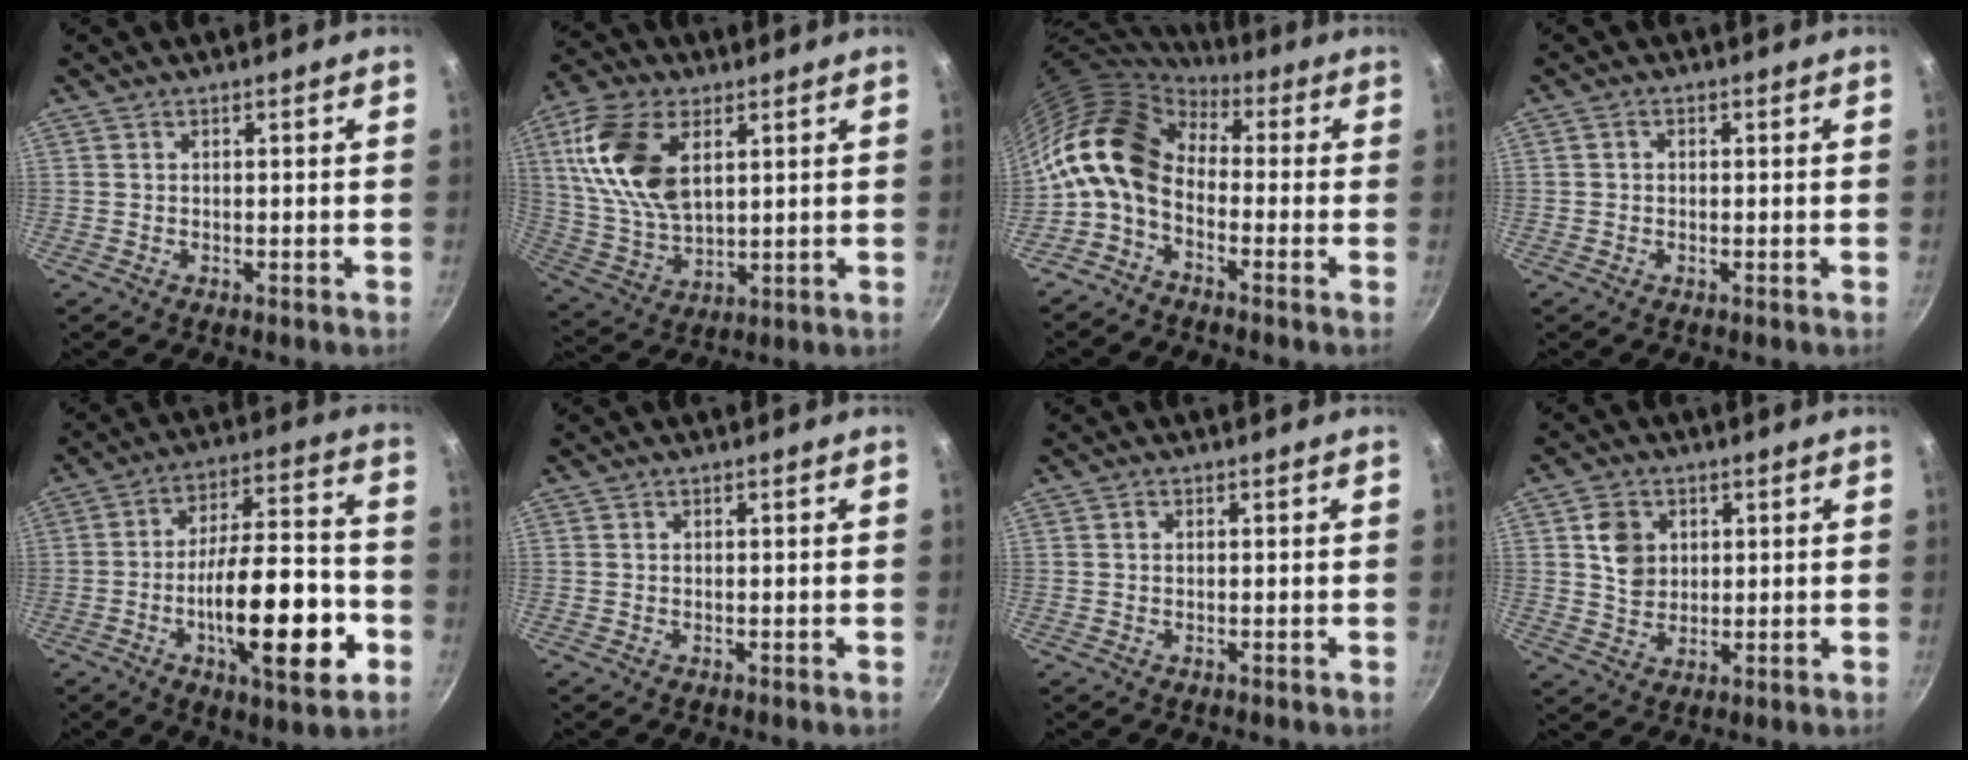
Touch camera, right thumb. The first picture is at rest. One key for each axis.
{"total": 16.3, "fx": 5.4, "fy": 9.1, "fz": 12.3, "tx": -0.227, "ty": -0.010, "tz": 0.112}
{"total": 13.6, "fx": -0.9, "fy": 9.1, "fz": 10.0, "tx": -0.175, "ty": 0.032, "tz": -0.039}
{"total": 1.1, "fx": 0.0, "fy": 0.9, "fz": 0.6, "tx": -0.010, "ty": 0.006, "tz": -0.001}
{"total": 20.7, "fx": -6.5, "fy": 7.0, "fz": 18.4, "tx": -0.265, "ty": 0.041, "tz": -0.098}
{"total": 0.0}
{"total": 0.7, "fx": 0.2, "fy": 0.5, "fz": 0.4, "tx": -0.005, "ty": 0.004, "tz": 0.002}
{"total": 6.6, "fx": 1.8, "fy": 5.3, "fz": 3.5, "tx": -0.041, "ty": -0.006, "tz": 0.033}